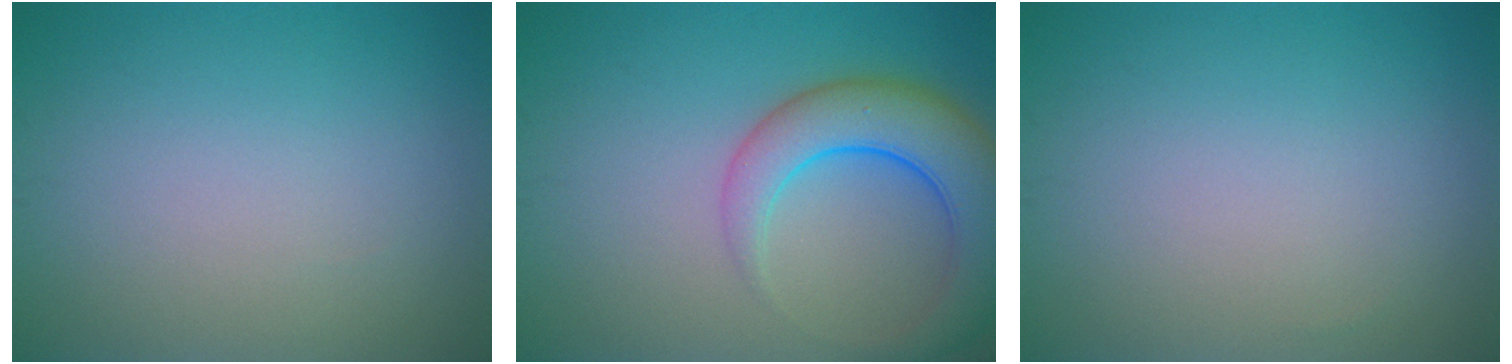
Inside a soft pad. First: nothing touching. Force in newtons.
{"total": 6.8, "press": 6.8, "slide": 0.4}
{"total": 0.0}